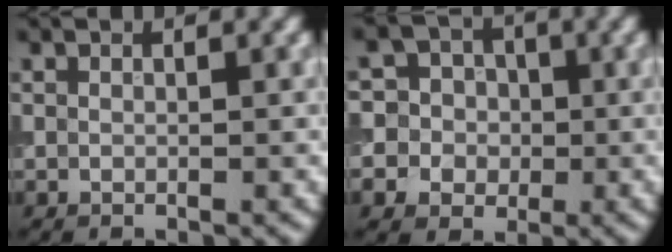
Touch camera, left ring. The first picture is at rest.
{"total": 9.0, "force": [0.0, 8.7, 2.1], "torque": [-0.058, 0.027, -0.013]}